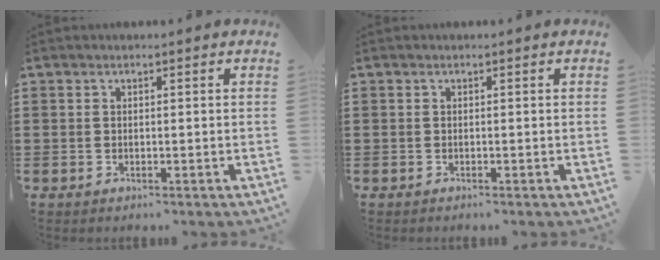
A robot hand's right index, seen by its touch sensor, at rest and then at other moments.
{"total": 0.0}